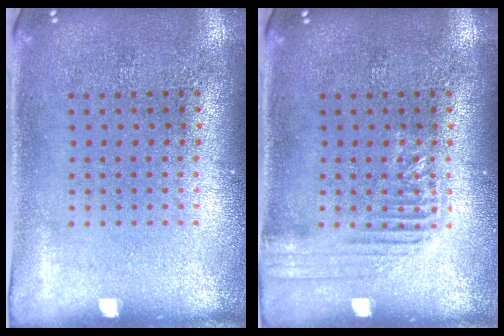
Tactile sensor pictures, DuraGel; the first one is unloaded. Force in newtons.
{"total": 1.7, "press": 1.6, "slide": 0.2}